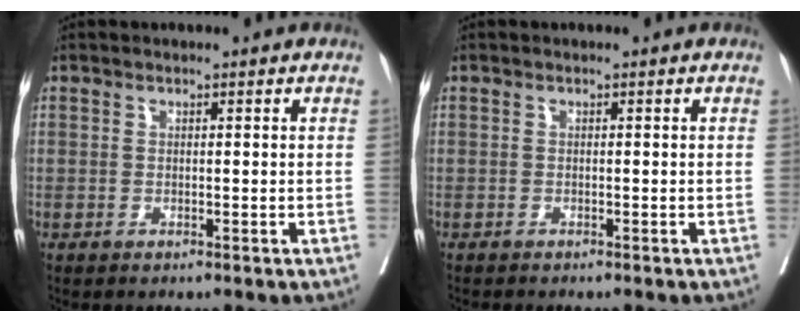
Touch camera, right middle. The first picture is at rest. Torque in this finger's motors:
{"motor_torque": [0.38, -0.31, 0.02, 0.01]}